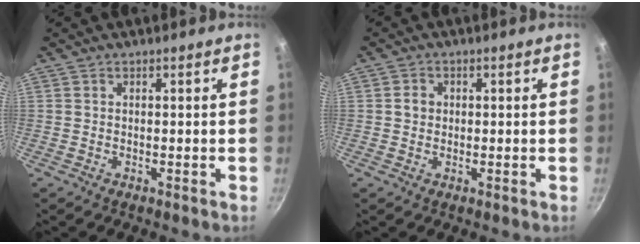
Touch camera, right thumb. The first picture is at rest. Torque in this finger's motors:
{"motor_torque": [-0.21, 0.55, 0.46, -0.30, 0.03]}